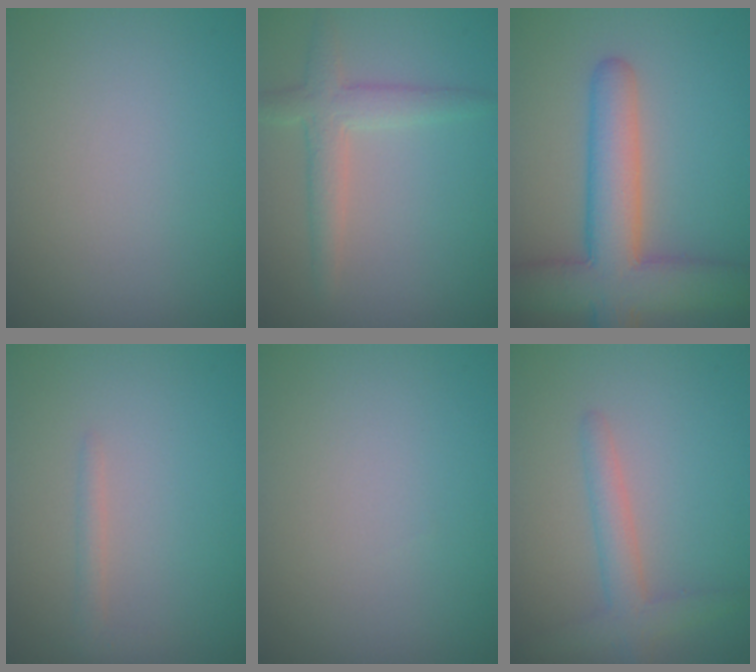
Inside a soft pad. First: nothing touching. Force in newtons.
{"total": 3.1, "press": 3.1, "slide": 0.2}
{"total": 8.0, "press": 8.0, "slide": 0.6}
{"total": 0.9, "press": 0.9, "slide": 0.1}
{"total": 0.0}
{"total": 2.7, "press": 2.7, "slide": 0.2}